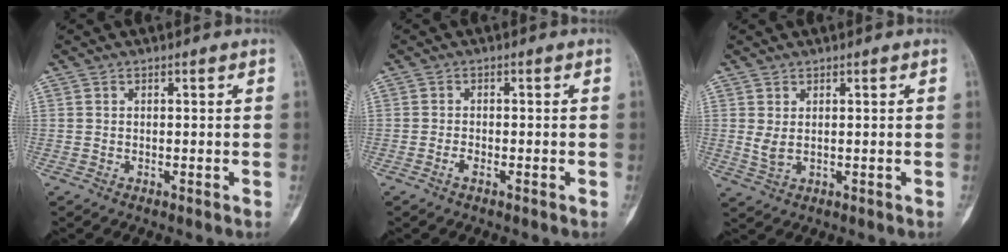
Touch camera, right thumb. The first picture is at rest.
{"total": 1.4, "force": [-0.8, 0.6, 1.0], "torque": [-0.020, 0.002, -0.018]}
{"total": 2.3, "force": [0.6, 1.1, 1.9], "torque": [-0.035, -0.002, 0.019]}